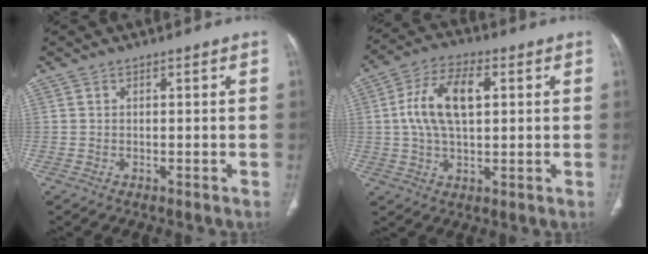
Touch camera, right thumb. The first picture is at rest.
{"total": 12.0, "force": [2.1, 6.3, 10.0], "torque": [-0.188, 0.015, 0.034]}